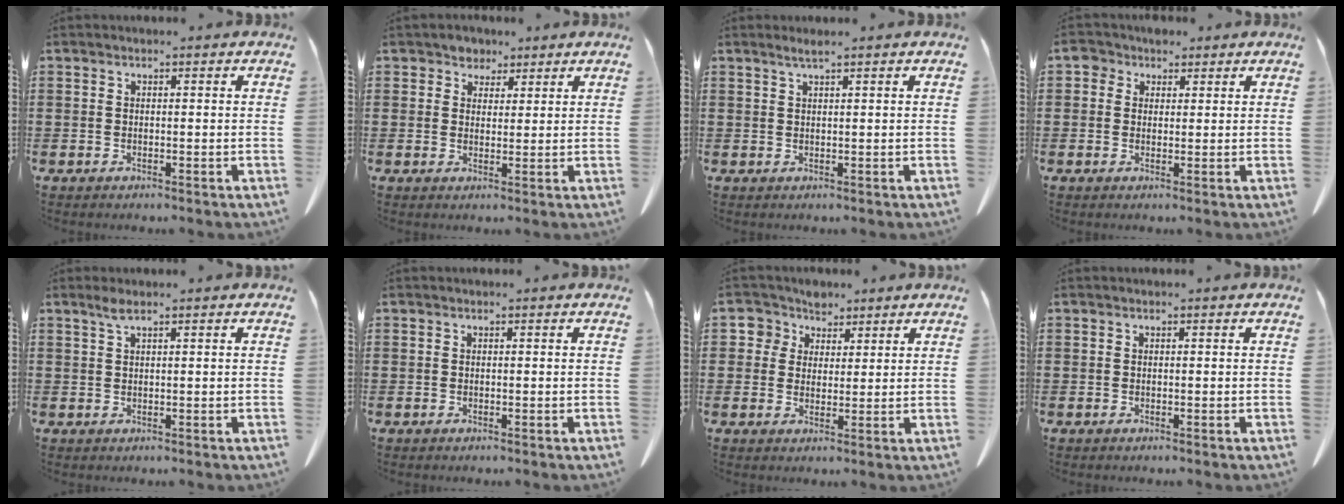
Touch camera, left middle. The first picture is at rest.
{"total": 2.6, "force": [1.9, 1.8, 0.2], "torque": [-0.015, 0.011, 0.035]}
{"total": 1.3, "force": [1.0, -0.1, 0.8], "torque": [-0.016, -0.001, 0.019]}
{"total": 3.0, "force": [1.7, 2.3, 1.0], "torque": [-0.022, 0.009, 0.028]}
{"total": 1.7, "force": [1.0, 0.2, 1.3], "torque": [-0.029, 0.001, 0.019]}
{"total": 0.0}
{"total": 4.6, "force": [2.7, 3.7, 0.6], "torque": [-0.029, 0.005, 0.045]}
{"total": 0.0}